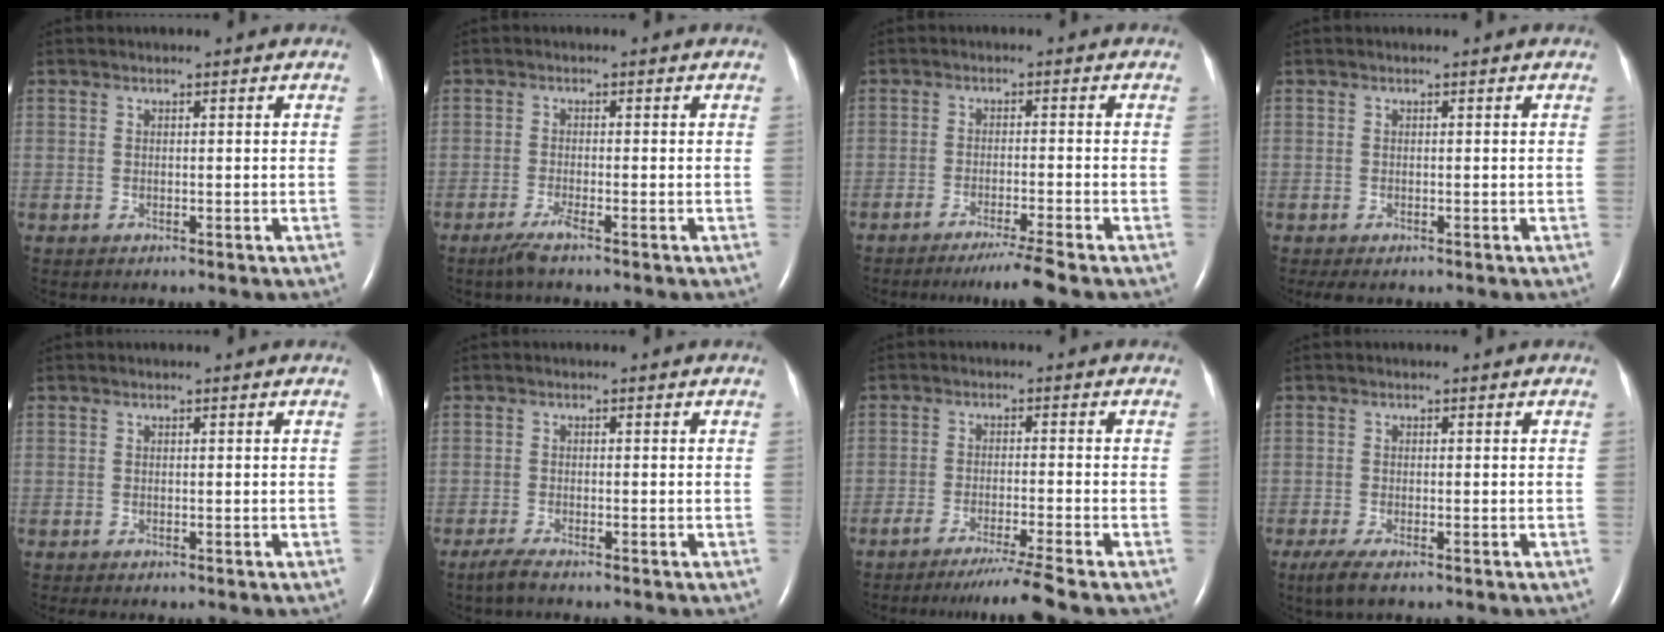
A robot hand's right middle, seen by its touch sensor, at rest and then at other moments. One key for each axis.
{"total": 2.3, "fx": -1.7, "fy": -0.3, "fz": 1.6, "tx": -0.042, "ty": -0.007, "tz": -0.038}
{"total": 5.0, "fx": -4.0, "fy": -1.5, "fz": 2.6, "tx": -0.041, "ty": -0.015, "tz": -0.071}
{"total": 1.4, "fx": -1.0, "fy": 0.6, "fz": 0.9, "tx": -0.013, "ty": -0.004, "tz": -0.011}
{"total": 0.0}
{"total": 1.9, "fx": -1.5, "fy": -0.1, "fz": 1.1, "tx": -0.038, "ty": -0.008, "tz": -0.032}
{"total": 6.3, "fx": -5.1, "fy": -2.0, "fz": 3.2, "tx": -0.046, "ty": -0.022, "tz": -0.086}
{"total": 3.0, "fx": -1.9, "fy": 0.6, "fz": 2.2, "tx": -0.054, "ty": -0.011, "tz": -0.036}